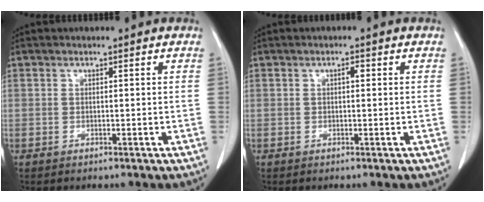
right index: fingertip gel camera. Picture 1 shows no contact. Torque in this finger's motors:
{"motor_torque": [0.29, -0.12, 0.03, 0.03]}